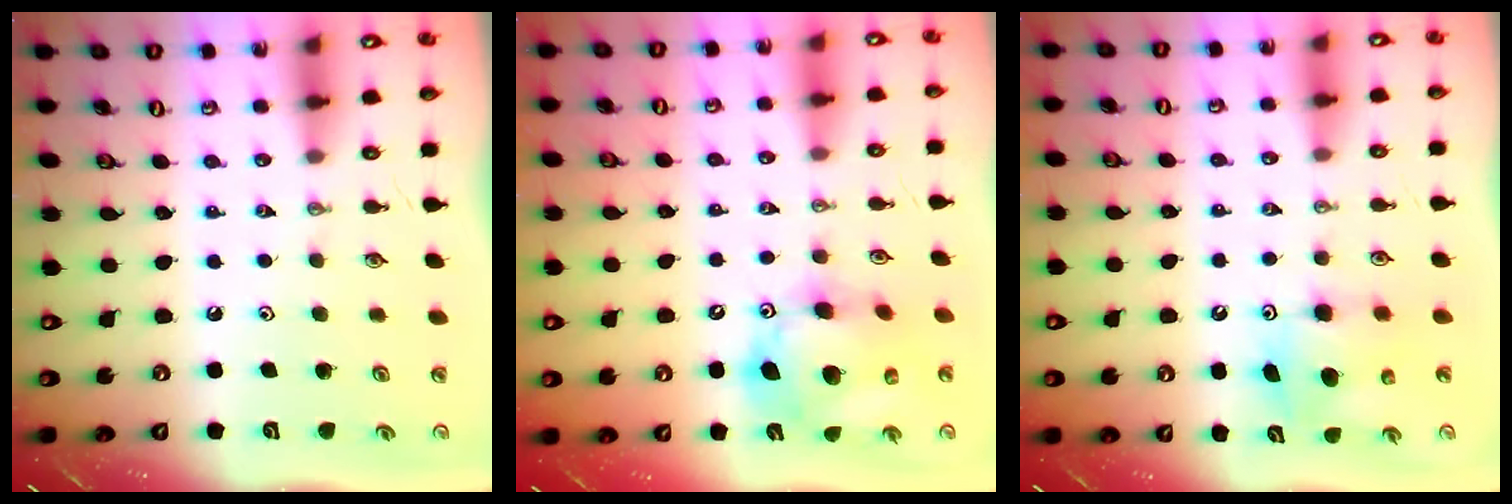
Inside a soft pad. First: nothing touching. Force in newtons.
{"total": 15.6, "press": 15.4, "slide": 2.5}
{"total": 7.3, "press": 7.3, "slide": 0.5}